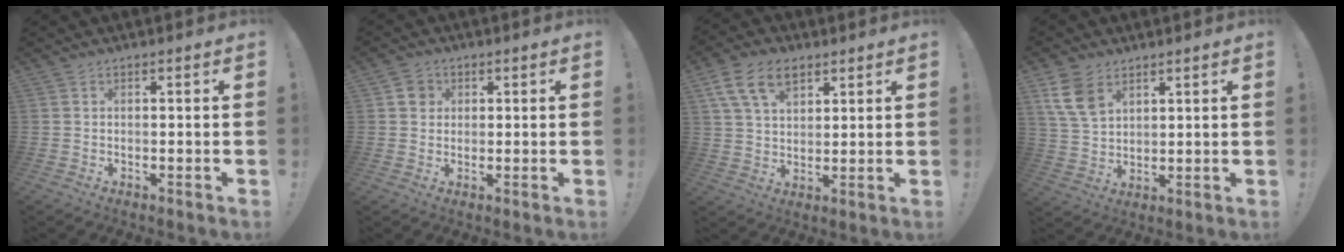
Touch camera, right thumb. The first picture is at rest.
{"total": 4.2, "force": [1.2, 3.8, 1.2], "torque": [-0.010, 0.004, 0.021]}
{"total": 12.1, "force": [6.4, 7.5, 7.0], "torque": [-0.115, -0.012, 0.122]}
{"total": 9.8, "force": [5.5, 6.3, 5.2], "torque": [-0.098, -0.019, 0.109]}